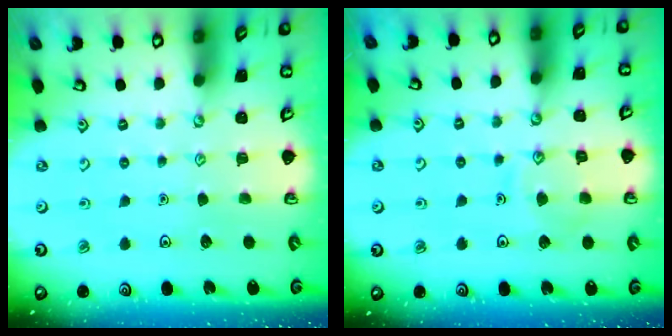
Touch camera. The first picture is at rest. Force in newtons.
{"total": 8.8, "press": 8.7, "slide": 0.8}